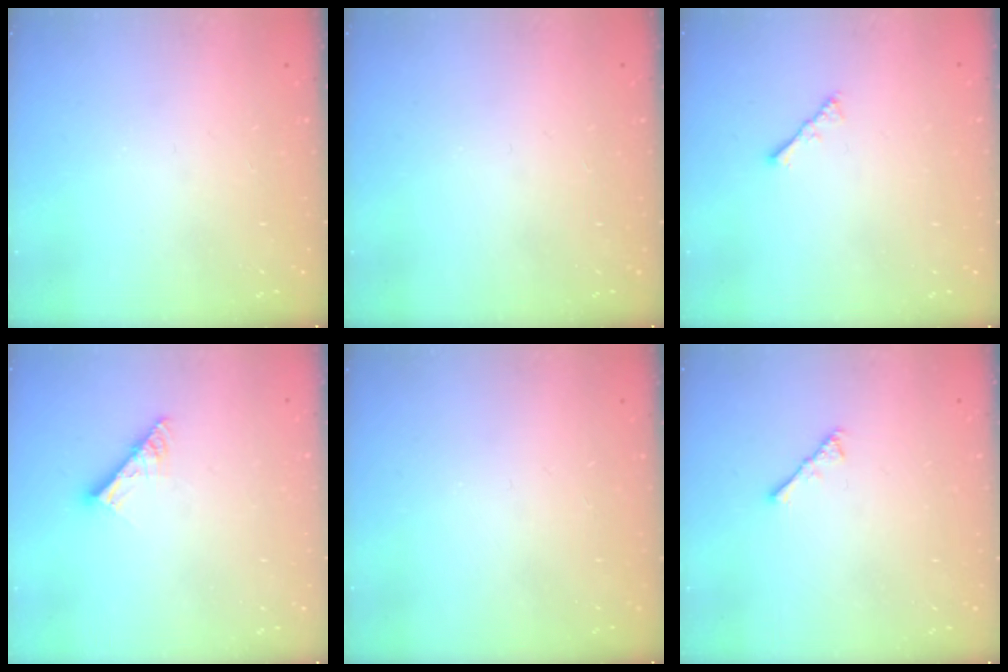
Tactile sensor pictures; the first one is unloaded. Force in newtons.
{"total": 0.0}
{"total": 2.1, "press": 2.0, "slide": 0.4}
{"total": 8.5, "press": 8.4, "slide": 0.8}
{"total": 0.0}
{"total": 2.7, "press": 2.7, "slide": 0.6}